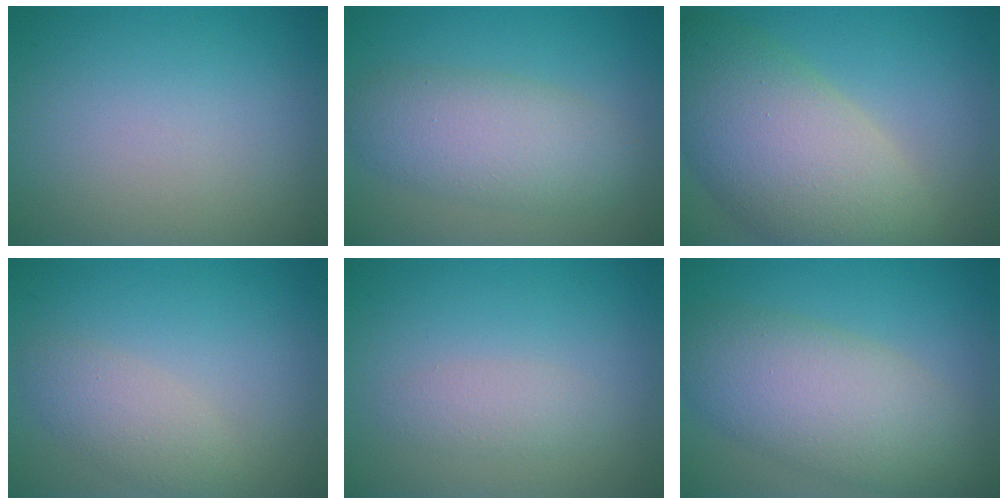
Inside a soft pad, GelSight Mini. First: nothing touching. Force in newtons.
{"total": 5.4, "press": 5.4, "slide": 0.2}
{"total": 11.0, "press": 11.0, "slide": 0.8}
{"total": 2.6, "press": 2.6, "slide": 0.2}
{"total": 1.7, "press": 1.7, "slide": 0.1}
{"total": 7.5, "press": 7.5, "slide": 0.3}